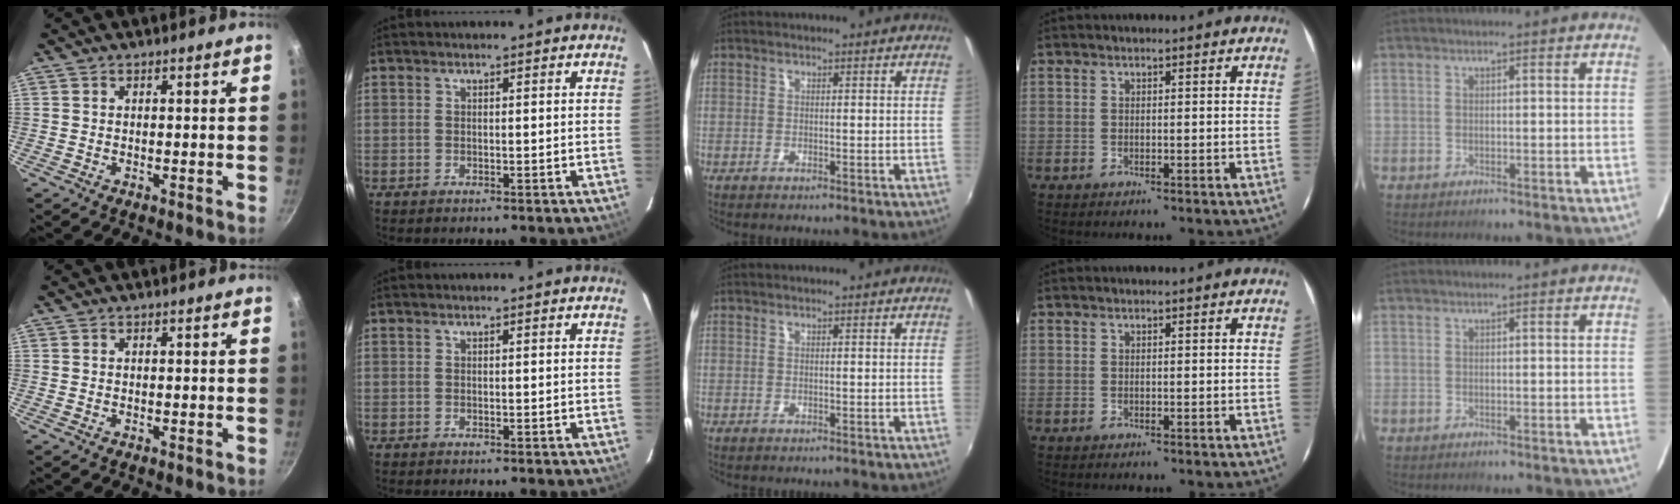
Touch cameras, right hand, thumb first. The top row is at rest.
{}